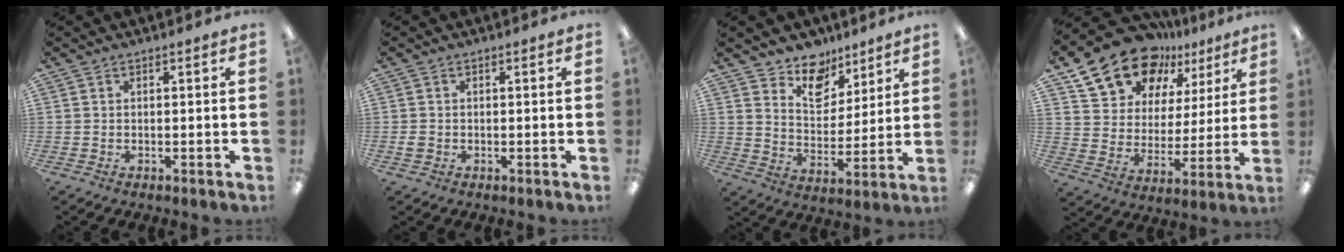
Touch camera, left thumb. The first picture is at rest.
{"total": 1.4, "force": [-0.2, 1.2, 0.7], "torque": [-0.011, 0.004, -0.004]}
{"total": 11.6, "force": [9.2, 6.5, 2.8], "torque": [-0.050, -0.062, 0.175]}
{"total": 18.2, "force": [12.5, 11.2, 7.0], "torque": [-0.131, -0.071, 0.233]}